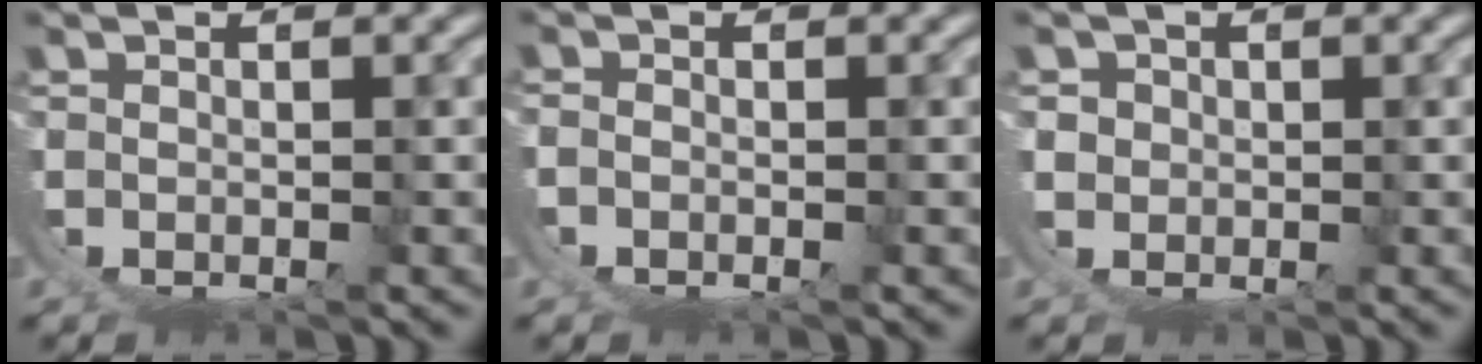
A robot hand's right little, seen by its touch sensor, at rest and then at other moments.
{"total": 1.0, "force": [-0.7, -0.7, 0.2], "torque": [0.003, -0.001, -0.013]}
{"total": 1.1, "force": [0.6, 0.7, 0.5], "torque": [-0.017, -0.006, 0.015]}